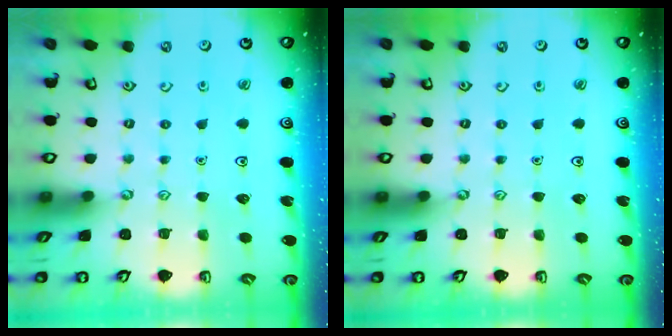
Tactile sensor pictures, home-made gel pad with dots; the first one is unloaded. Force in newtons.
{"total": 0.0}